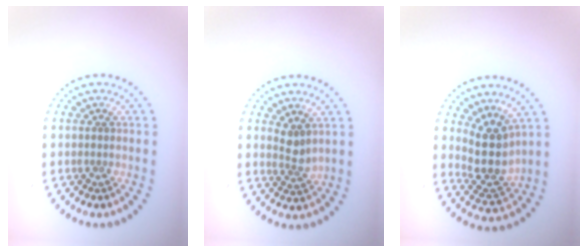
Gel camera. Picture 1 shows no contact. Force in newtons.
{"total": 1.9, "press": 1.4, "slide": 1.2}
{"total": 3.9, "press": 3.0, "slide": 2.4}